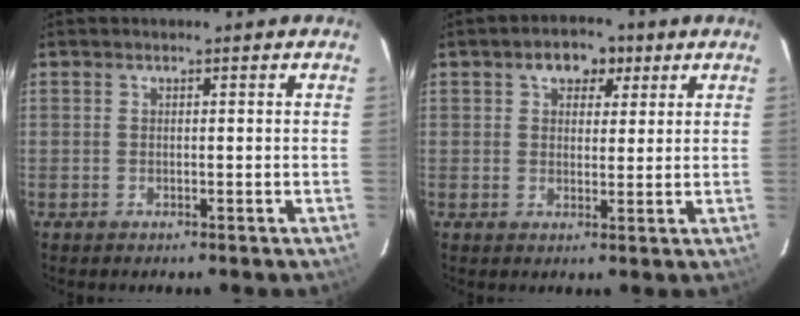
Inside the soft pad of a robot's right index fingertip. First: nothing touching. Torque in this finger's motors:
{"motor_torque": [0.11, 0.04, 0.18, 0.05]}